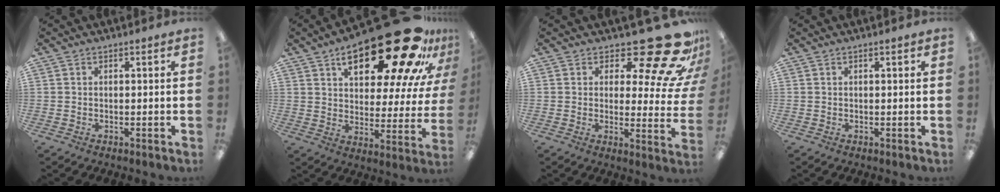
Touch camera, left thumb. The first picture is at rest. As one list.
[{"total": 28.4, "force": [17.6, 10.2, 19.9], "torque": [-0.280, -0.112, 0.278]}, {"total": 19.2, "force": [13.0, 6.2, 12.7], "torque": [-0.160, -0.099, 0.211]}, {"total": 0.9, "force": [0.3, 0.2, 0.8], "torque": [-0.015, 0.003, 0.005]}]